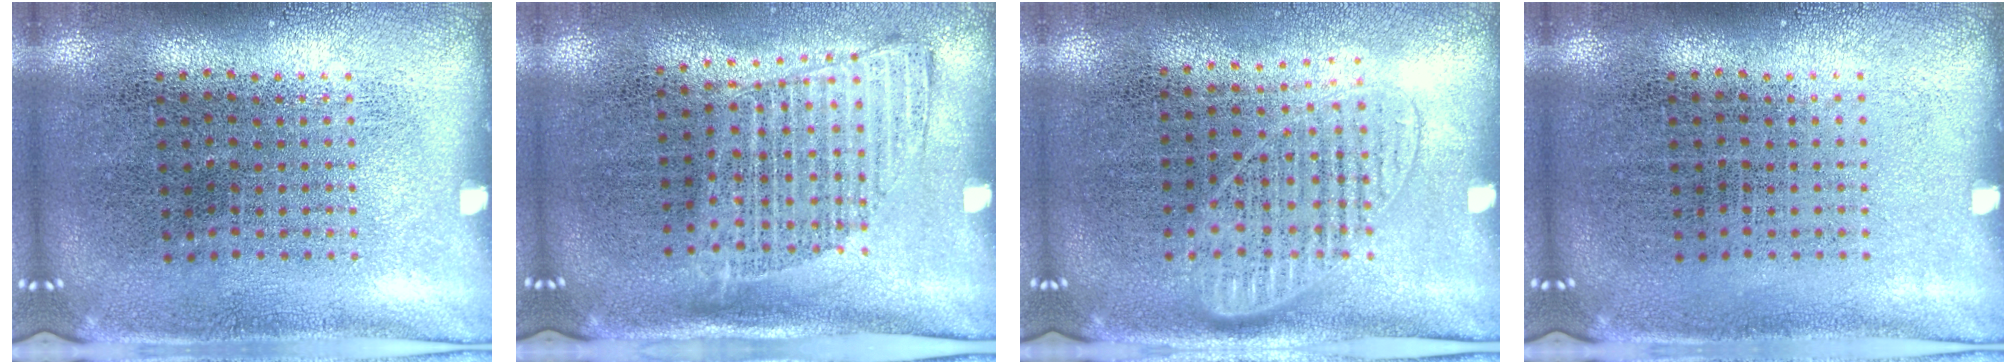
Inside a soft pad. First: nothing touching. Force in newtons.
{"total": 1.3, "press": 1.1, "slide": 0.7}
{"total": 1.2, "press": 1.1, "slide": 0.6}
{"total": 0.0}